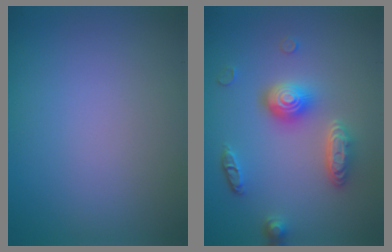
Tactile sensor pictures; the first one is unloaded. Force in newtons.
{"total": 4.7, "press": 3.6, "slide": 3.0}